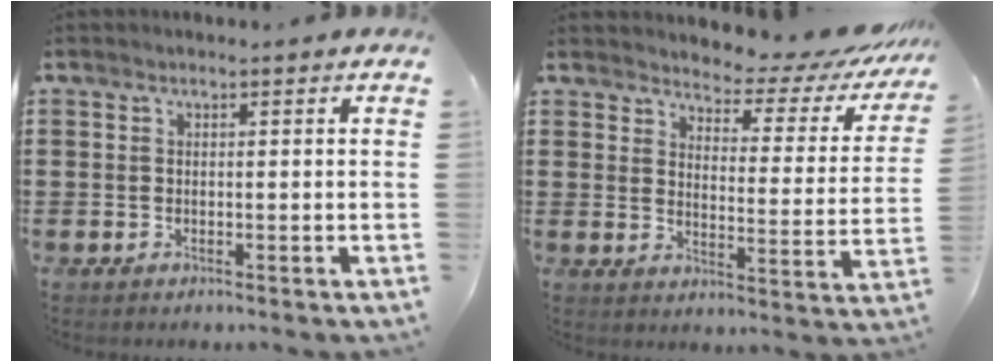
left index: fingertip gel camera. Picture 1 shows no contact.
{"total": 4.4, "force": [4.2, 1.0, 1.1], "torque": [-0.033, -0.038, 0.065]}